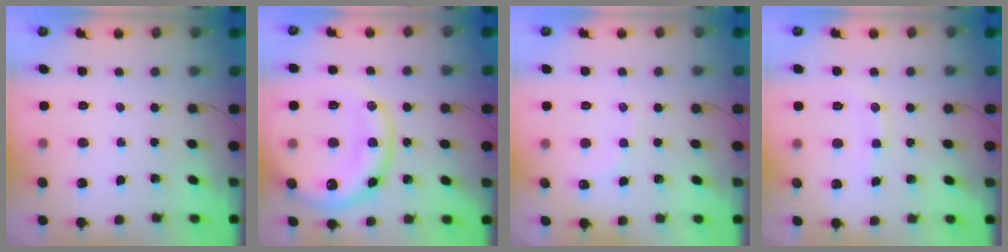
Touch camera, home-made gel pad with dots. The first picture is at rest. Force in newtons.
{"total": 18.7, "press": 18.5, "slide": 2.2}
{"total": 7.4, "press": 7.2, "slide": 1.7}
{"total": 6.2, "press": 6.1, "slide": 1.1}